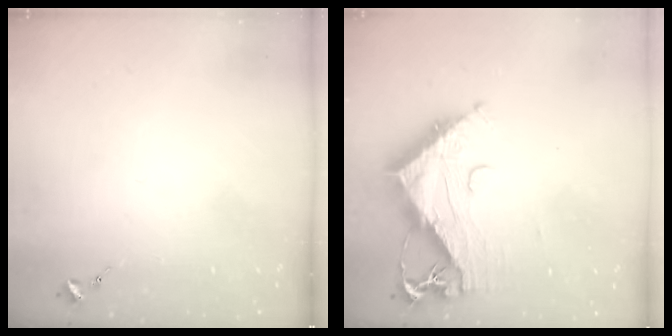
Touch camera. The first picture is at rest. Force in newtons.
{"total": 13.6, "press": 13.6, "slide": 1.1}